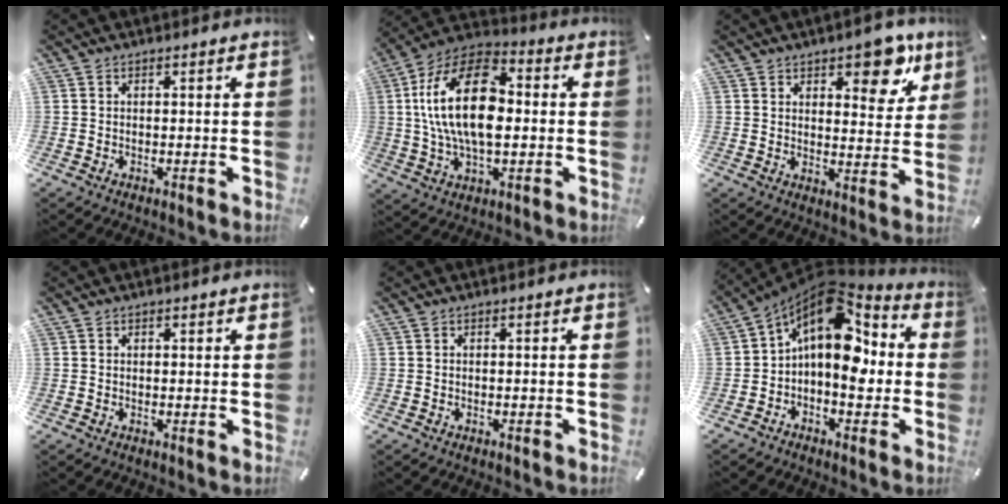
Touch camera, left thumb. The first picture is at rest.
{"total": 19.8, "force": [0.9, 11.7, 15.9], "torque": [-0.320, 0.005, 0.009]}
{"total": 10.4, "force": [6.9, 5.1, 5.8], "torque": [-0.046, -0.046, 0.112]}
{"total": 0.8, "force": [0.5, 0.6, 0.2], "torque": [-0.003, 0.002, 0.009]}
{"total": 0.0}
{"total": 14.5, "force": [1.8, 9.1, 11.0], "torque": [-0.181, -0.034, 0.024]}